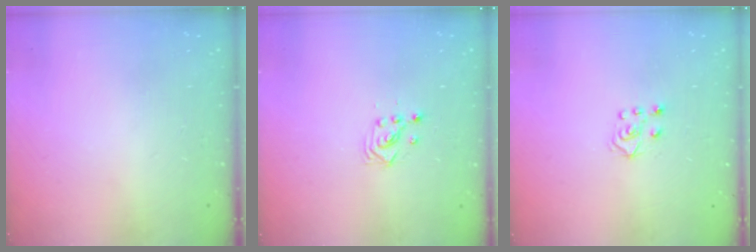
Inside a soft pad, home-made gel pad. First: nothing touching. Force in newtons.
{"total": 3.3, "press": 3.3, "slide": 0.2}
{"total": 5.2, "press": 5.2, "slide": 0.4}